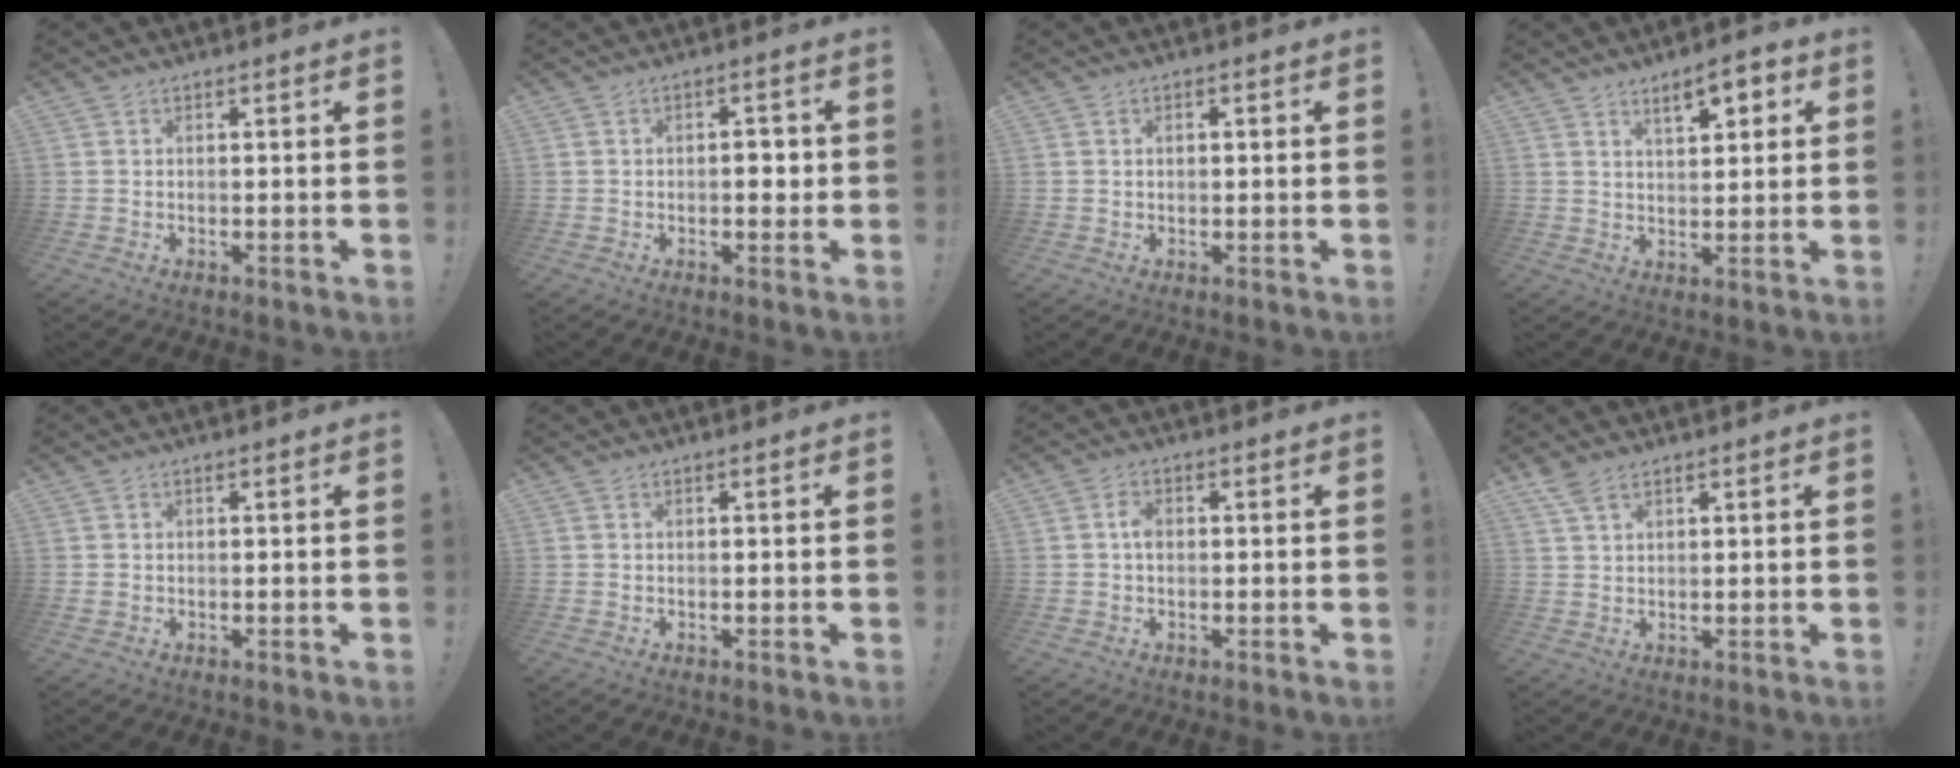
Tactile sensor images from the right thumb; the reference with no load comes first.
{"total": 3.6, "force": [-0.5, 2.3, 2.8], "torque": [-0.036, 0.005, -0.013]}
{"total": 1.0, "force": [0.1, 0.7, 0.8], "torque": [-0.011, 0.001, -0.001]}
{"total": 7.3, "force": [4.0, 2.8, 5.4], "torque": [-0.065, -0.021, 0.062]}
{"total": 0.6, "force": [0.0, 0.6, 0.1], "torque": [-0.007, 0.005, 0.001]}
{"total": 0.0}
{"total": 3.0, "force": [-0.1, 2.0, 2.3], "torque": [-0.036, 0.007, -0.003]}
{"total": 4.2, "force": [3.1, 1.7, 2.3], "torque": [-0.042, -0.012, 0.058]}